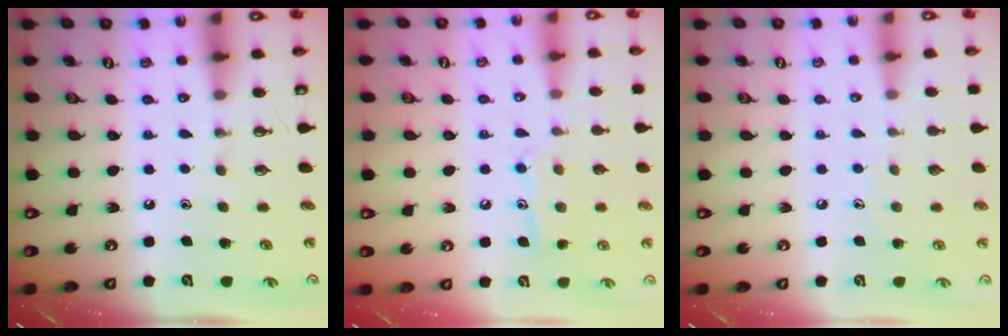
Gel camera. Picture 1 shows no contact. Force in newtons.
{"total": 10.3, "press": 10.3, "slide": 0.5}
{"total": 3.8, "press": 3.8, "slide": 0.4}